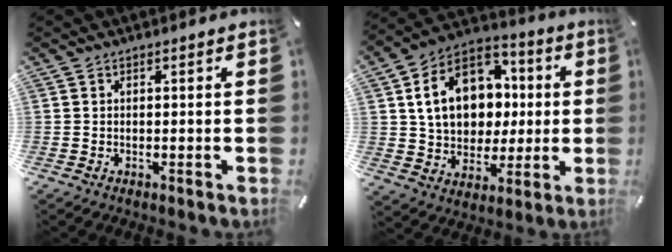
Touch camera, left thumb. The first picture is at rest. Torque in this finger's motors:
{"motor_torque": [1.91, 3.09, 1.24, 0.11, 0.56]}